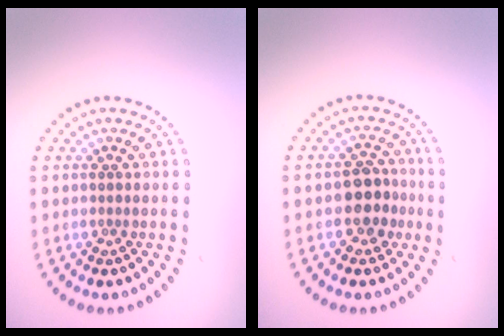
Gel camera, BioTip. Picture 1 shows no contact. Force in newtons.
{"total": 3.6, "press": 3.4, "slide": 1.0}